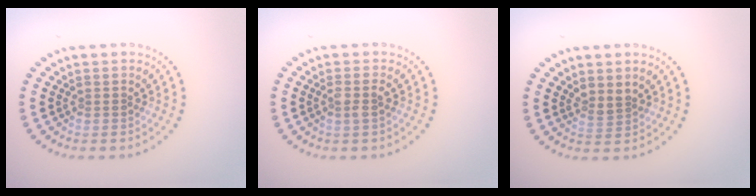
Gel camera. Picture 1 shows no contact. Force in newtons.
{"total": 1.5, "press": 1.3, "slide": 0.9}
{"total": 1.5, "press": 1.1, "slide": 0.9}